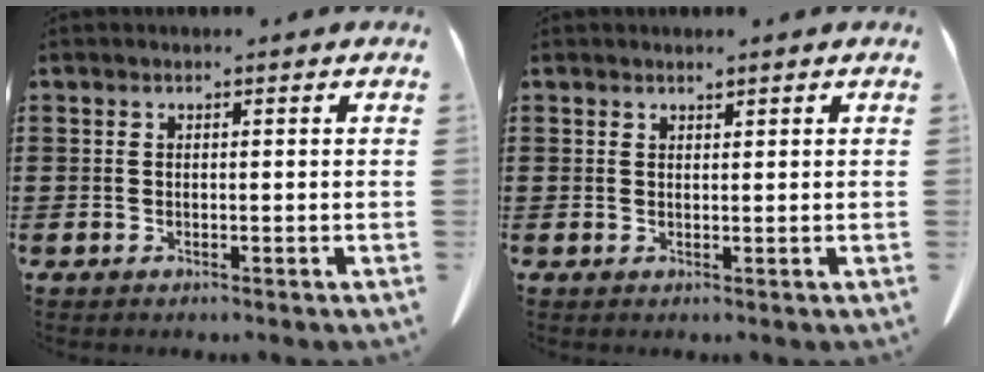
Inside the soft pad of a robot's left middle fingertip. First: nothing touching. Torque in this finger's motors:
{"motor_torque": [2.14, 0.00, -0.01, 0.00]}